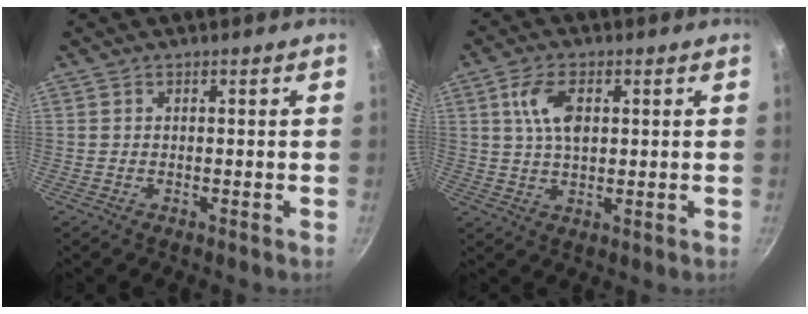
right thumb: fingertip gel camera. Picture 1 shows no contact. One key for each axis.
{"total": 8.1, "fx": 1.7, "fy": 4.4, "fz": 6.5, "tx": -0.117, "ty": 0.002, "tz": 0.028}